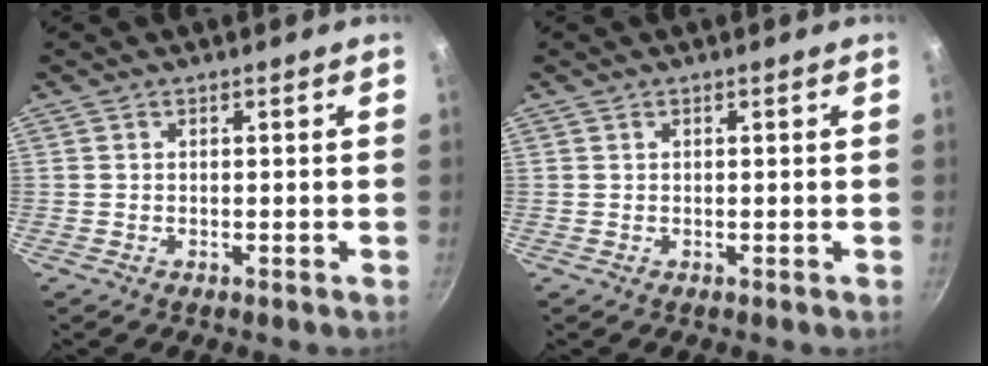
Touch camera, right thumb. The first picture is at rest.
{"total": 0.0}